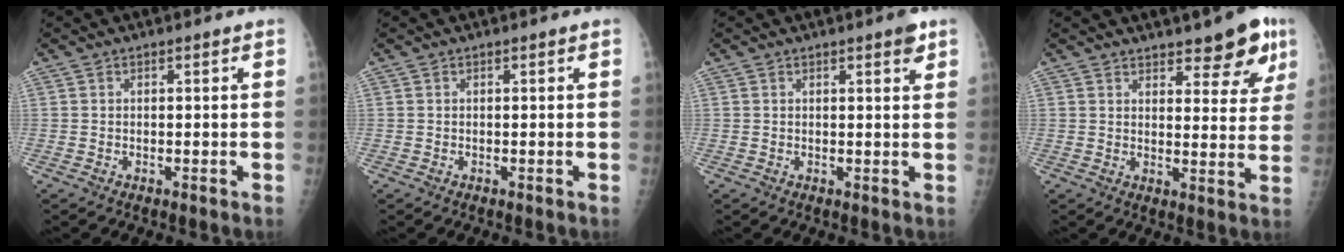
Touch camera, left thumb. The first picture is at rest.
{"total": 0.0}
{"total": 2.3, "force": [1.4, 0.5, 1.7], "torque": [-0.019, -0.006, 0.016]}
{"total": 9.4, "force": [6.3, 3.4, 6.1], "torque": [-0.042, -0.035, 0.083]}